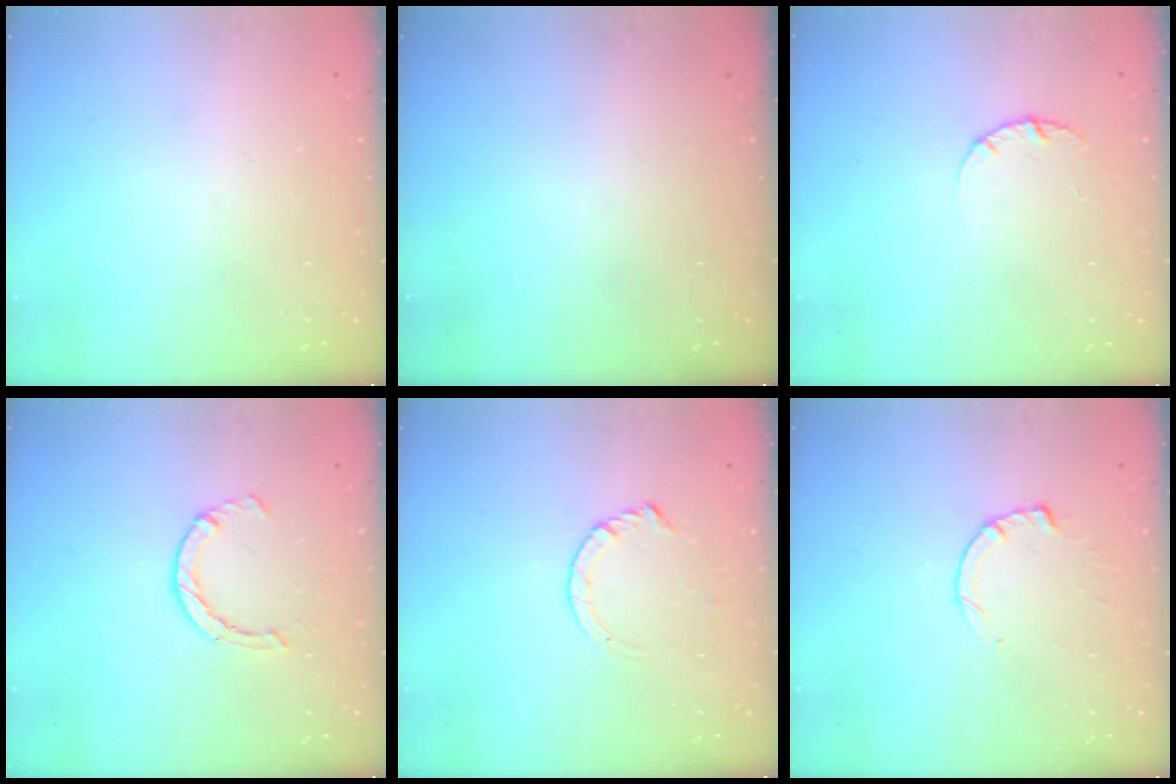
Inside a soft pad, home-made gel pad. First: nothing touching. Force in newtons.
{"total": 0.0}
{"total": 2.6, "press": 2.6, "slide": 0.3}
{"total": 3.4, "press": 3.4, "slide": 0.2}
{"total": 4.4, "press": 4.4, "slide": 0.5}
{"total": 4.1, "press": 4.0, "slide": 0.8}